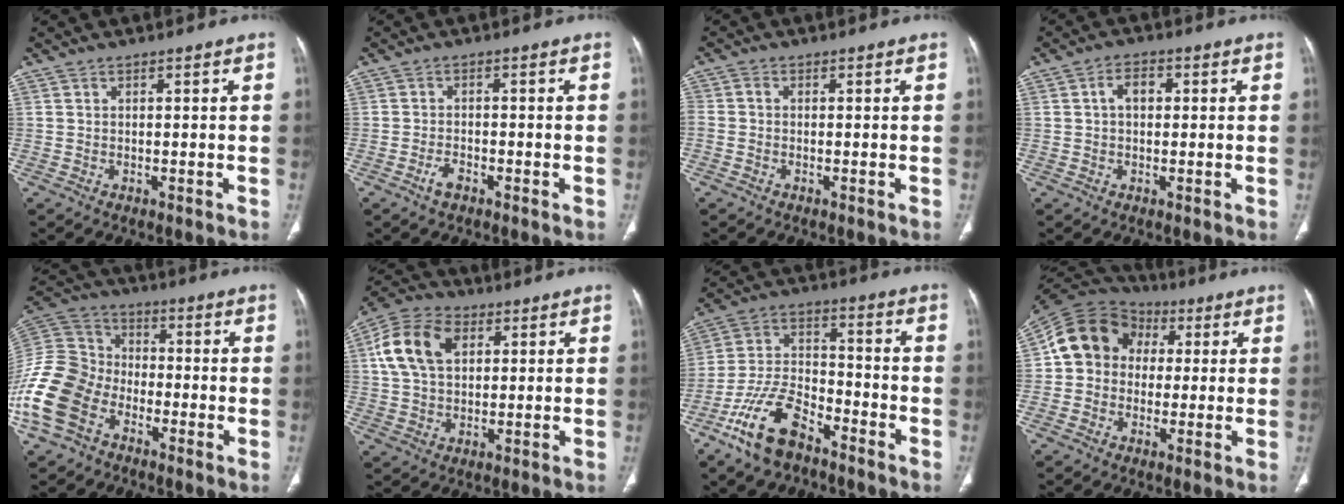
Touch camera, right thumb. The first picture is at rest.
{"total": 2.4, "force": [-1.5, 1.1, 1.5], "torque": [-0.029, 0.008, -0.029]}
{"total": 1.8, "force": [-0.5, 1.2, 1.3], "torque": [-0.033, 0.005, -0.016]}
{"total": 3.8, "force": [0.5, 2.5, 2.8], "torque": [-0.043, 0.013, 0.005]}
{"total": 18.0, "force": [-7.9, 13.1, 9.5], "torque": [-0.214, 0.051, -0.156]}
{"total": 12.7, "force": [3.7, 8.5, 8.8], "torque": [-0.158, 0.015, 0.063]}
{"total": 13.5, "force": [-8.6, 6.5, 8.1], "torque": [-0.156, 0.052, -0.169]}
{"total": 12.7, "force": [1.5, 11.0, 6.2], "torque": [-0.091, 0.029, 0.014]}